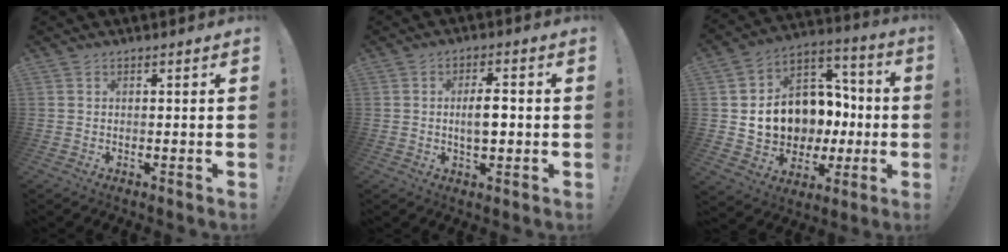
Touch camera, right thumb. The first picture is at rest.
{"total": 6.3, "force": [-0.4, 2.9, 5.5], "torque": [-0.088, 0.003, -0.012]}
{"total": 15.8, "force": [0.6, 13.6, 8.0], "torque": [-0.119, -0.010, 0.045]}